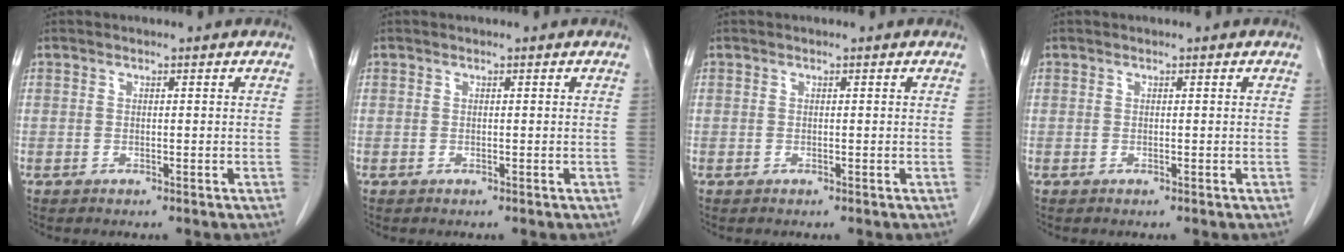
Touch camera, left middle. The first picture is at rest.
{"total": 0.0}
{"total": 0.0}
{"total": 0.0}